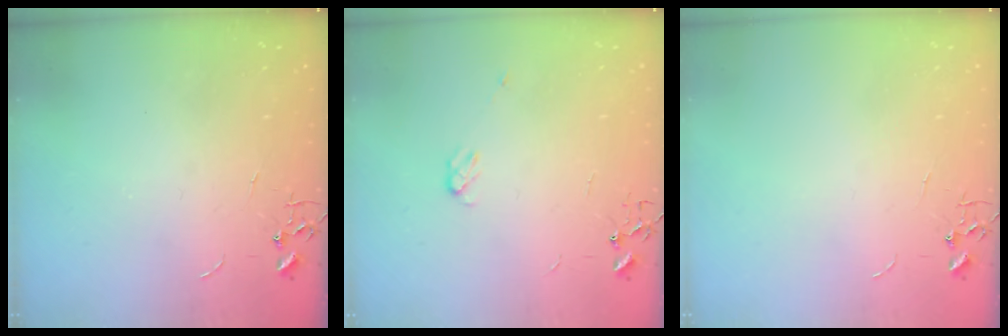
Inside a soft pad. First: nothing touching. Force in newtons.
{"total": 3.4, "press": 3.3, "slide": 0.5}
{"total": 0.0}